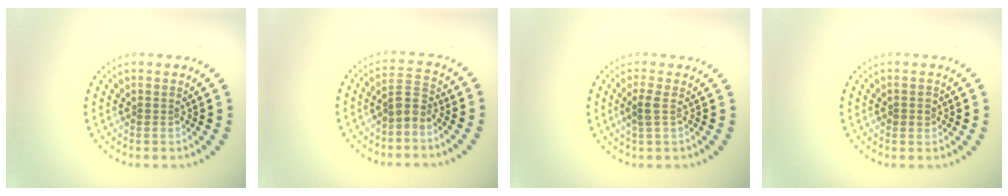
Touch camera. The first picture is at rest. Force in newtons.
{"total": 2.1, "press": 1.7, "slide": 1.1}
{"total": 1.2, "press": 1.0, "slide": 0.7}
{"total": 1.0, "press": 1.0, "slide": 0.1}